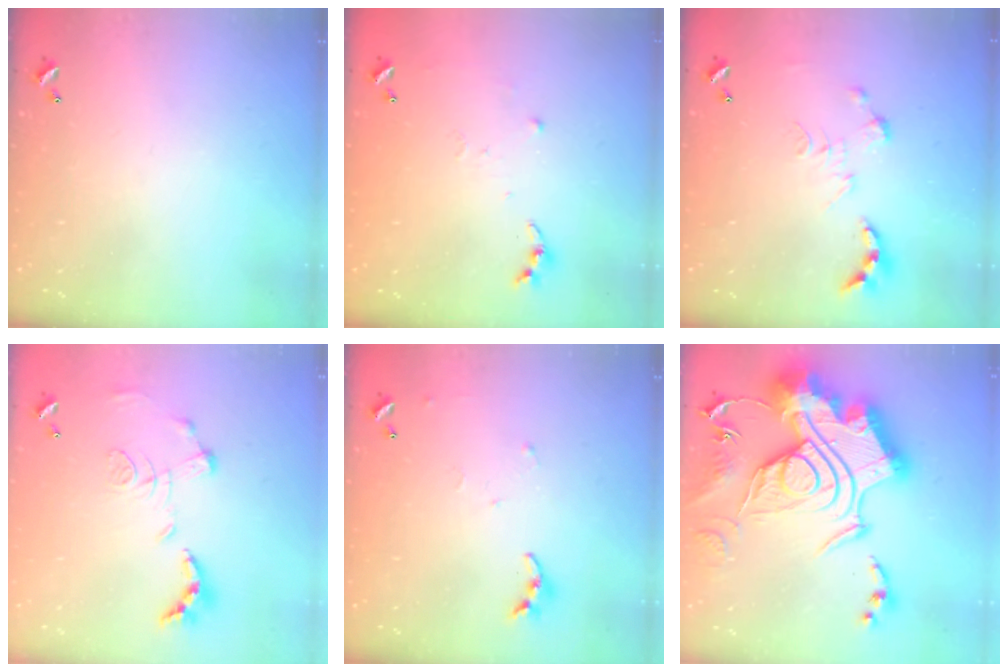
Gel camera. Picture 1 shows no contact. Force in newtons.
{"total": 6.1, "press": 6.1, "slide": 0.7}
{"total": 0.0}
{"total": 1.2, "press": 0.4, "slide": 1.1}
{"total": 4.1, "press": 4.1, "slide": 0.4}
{"total": 1.1, "press": 1.1, "slide": 0.0}